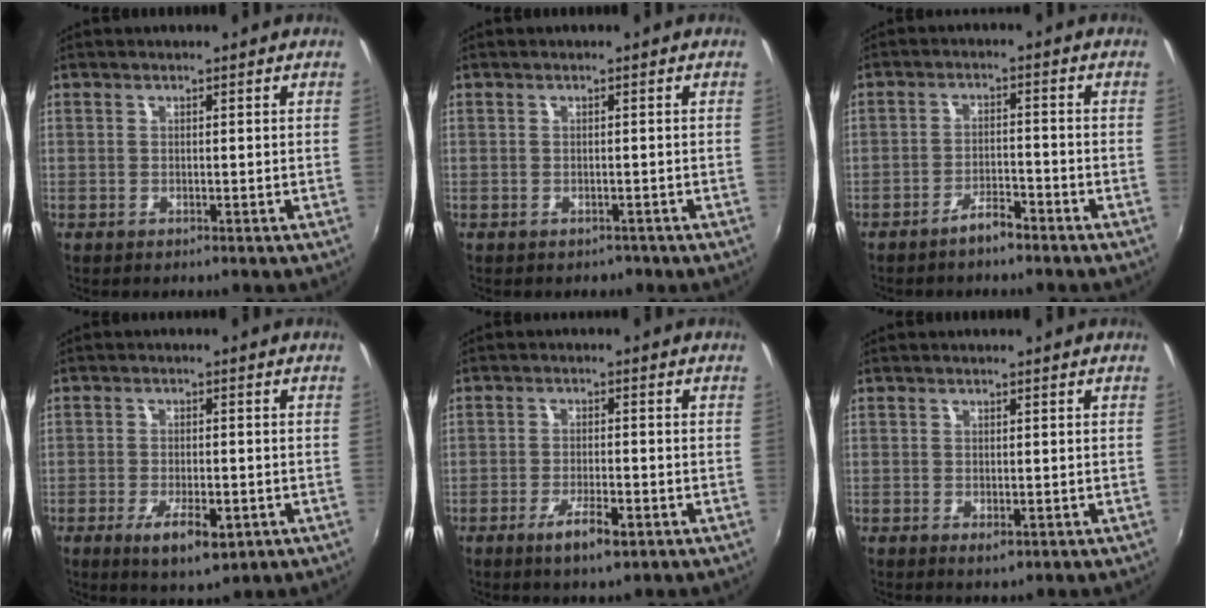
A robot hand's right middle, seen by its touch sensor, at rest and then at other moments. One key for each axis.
{"total": 1.4, "fx": -0.9, "fy": 1.0, "fz": 0.1, "tx": -0.004, "ty": -0.002, "tz": -0.009}
{"total": 3.7, "fx": -3.1, "fy": 0.7, "fz": 1.9, "tx": -0.048, "ty": 0.005, "tz": -0.049}
{"total": 7.2, "fx": -3.3, "fy": 2.7, "fz": 5.9, "tx": -0.117, "ty": -0.017, "tz": -0.049}
{"total": 5.3, "fx": -2.9, "fy": 1.3, "fz": 4.3, "tx": -0.093, "ty": -0.010, "tz": -0.049}
{"total": 1.3, "fx": -0.3, "fy": 0.6, "fz": 1.1, "tx": -0.019, "ty": -0.004, "tz": -0.002}